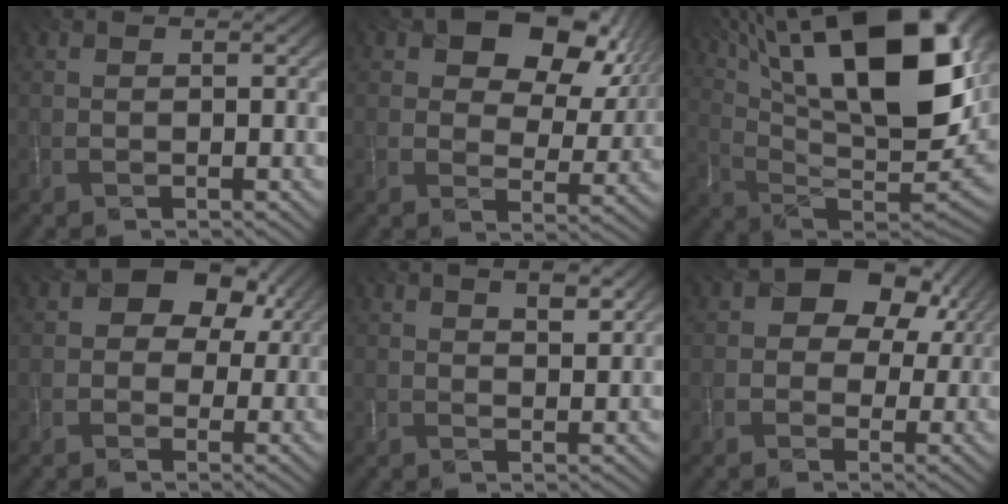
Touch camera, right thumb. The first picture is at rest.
{"total": 13.1, "force": [6.0, 8.3, 8.1], "torque": [-0.117, 0.002, 0.089]}
{"total": 21.8, "force": [11.0, 8.0, 17.1], "torque": [-0.291, 0.039, 0.174]}
{"total": 9.4, "force": [3.1, 7.3, 5.1], "torque": [-0.075, 0.029, 0.027]}
{"total": 3.0, "force": [1.9, 1.2, 2.0], "torque": [-0.036, -0.002, 0.035]}
{"total": 10.7, "force": [3.5, 8.3, 5.9], "torque": [-0.098, 0.028, 0.041]}